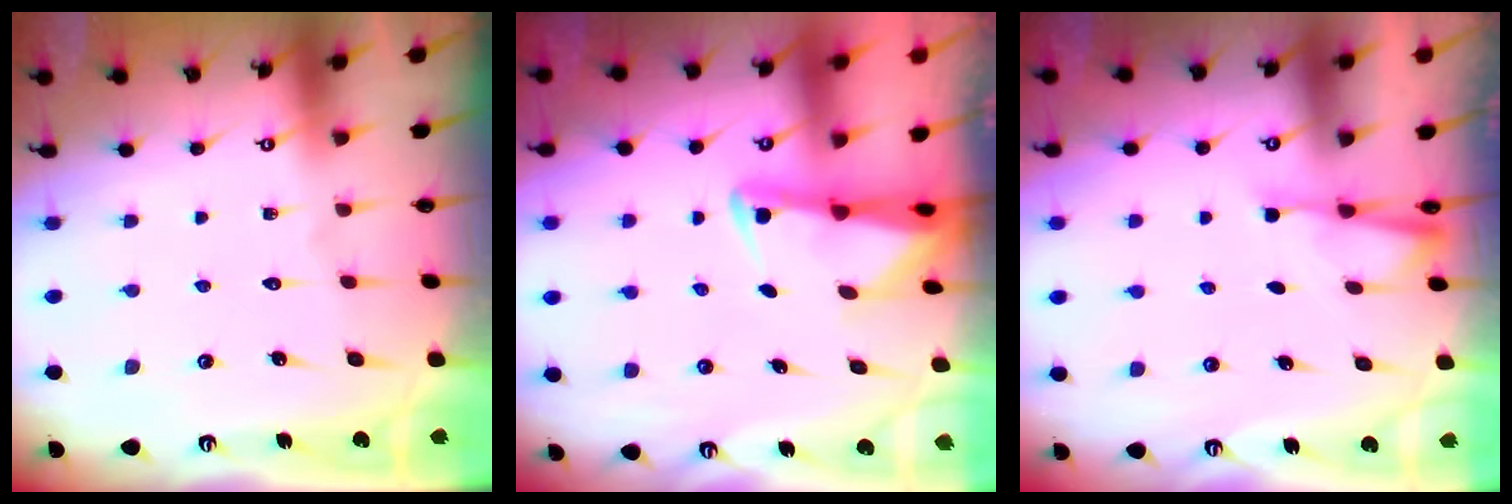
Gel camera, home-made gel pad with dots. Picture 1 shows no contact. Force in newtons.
{"total": 2.3, "press": 2.2, "slide": 0.4}
{"total": 2.5, "press": 2.4, "slide": 0.4}